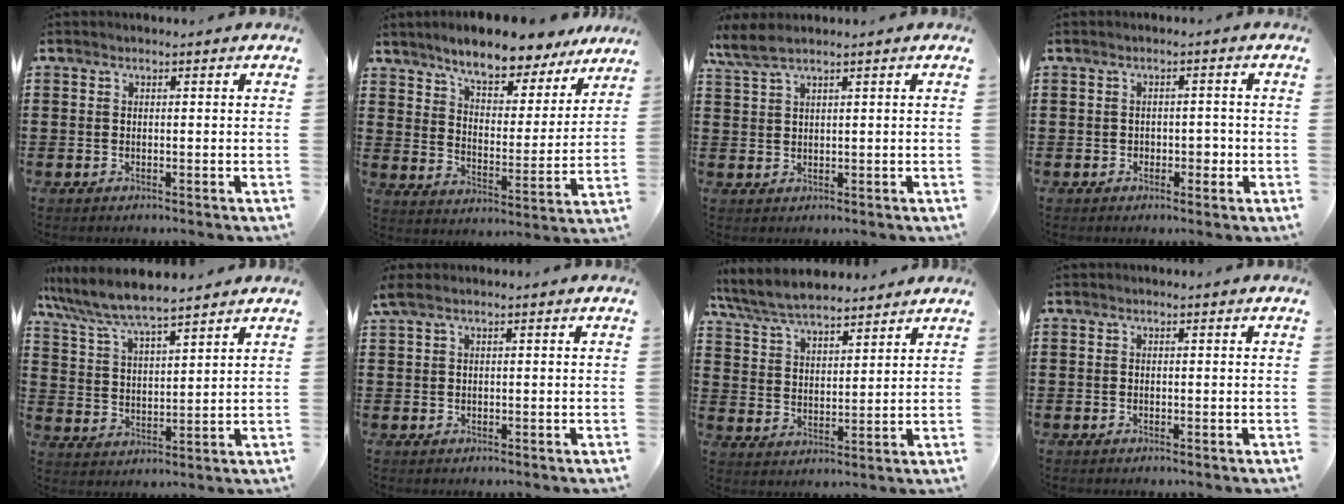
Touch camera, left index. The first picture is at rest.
{"total": 8.3, "force": [7.6, 1.4, 3.1], "torque": [-0.084, -0.042, 0.133]}
{"total": 2.8, "force": [1.9, 0.2, 2.0], "torque": [-0.044, 0.002, 0.034]}
{"total": 2.1, "force": [-0.5, 1.4, 1.4], "torque": [-0.030, 0.003, -0.014]}
{"total": 6.8, "force": [6.2, 0.6, 2.8], "torque": [-0.077, -0.024, 0.109]}
{"total": 1.2, "force": [0.5, 0.2, 1.1], "torque": [-0.023, 0.001, 0.009]}
{"total": 7.1, "force": [6.6, 1.5, 2.2], "torque": [-0.068, -0.021, 0.120]}
{"total": 0.0}